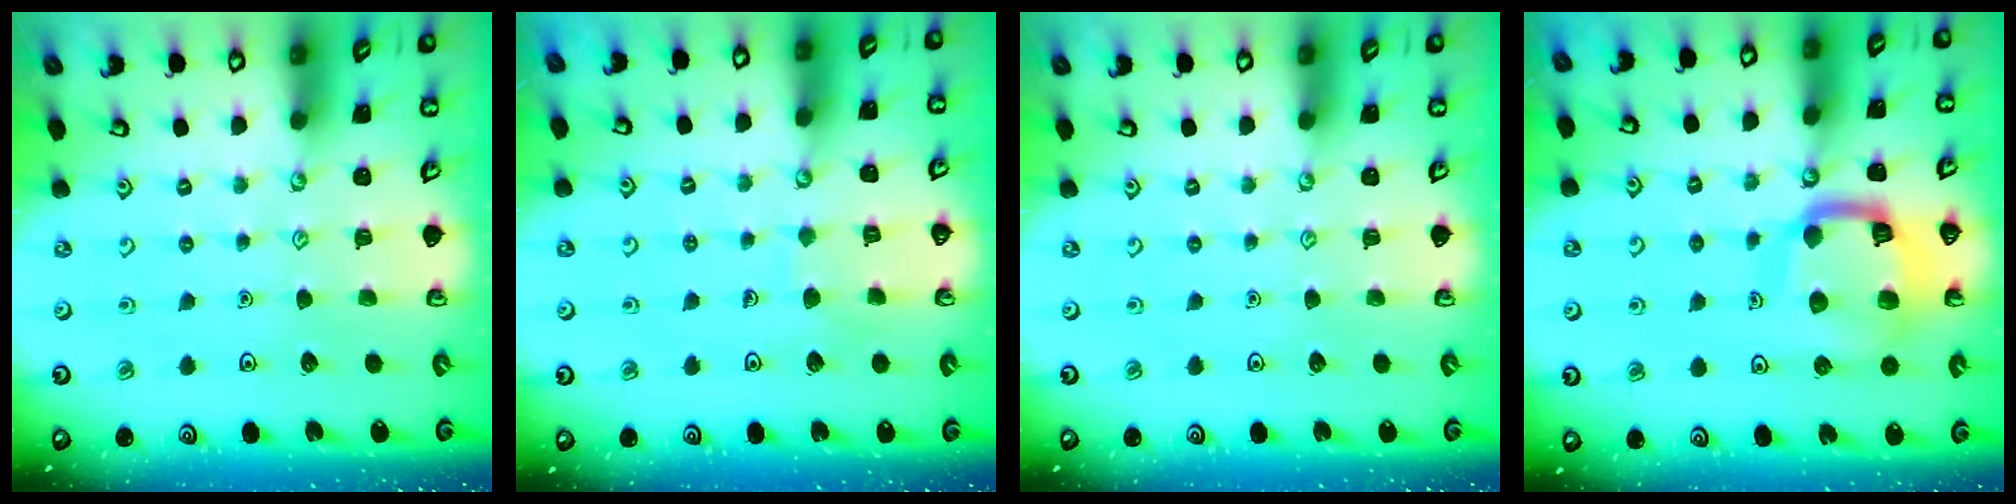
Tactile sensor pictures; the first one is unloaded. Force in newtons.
{"total": 6.1, "press": 6.1, "slide": 0.4}
{"total": 0.0}
{"total": 14.0, "press": 14.0, "slide": 1.2}